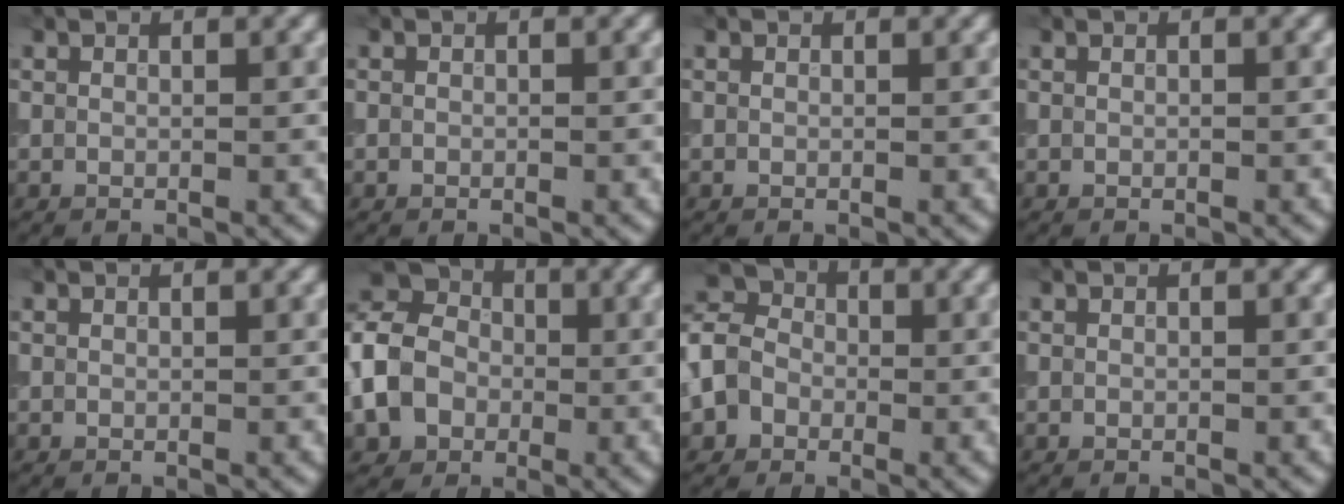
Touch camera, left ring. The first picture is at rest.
{"total": 0.0}
{"total": 0.0}
{"total": 0.0}
{"total": 0.0}
{"total": 9.3, "force": [-2.1, 7.5, 5.0], "torque": [-0.102, -0.001, -0.055]}
{"total": 6.1, "force": [-1.7, 5.1, 2.9], "torque": [-0.060, 0.004, -0.045]}
{"total": 0.0}